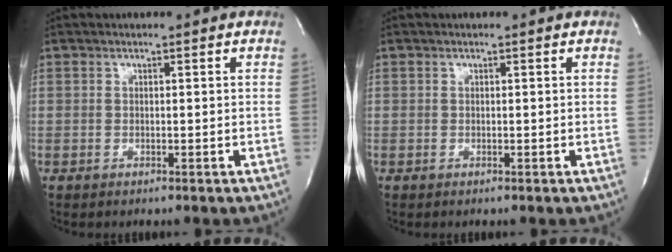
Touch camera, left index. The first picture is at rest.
{"total": 0.0}